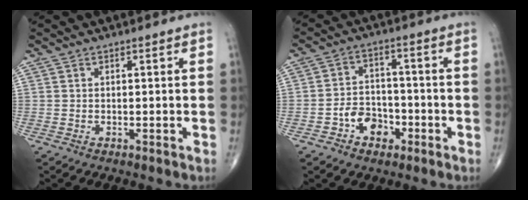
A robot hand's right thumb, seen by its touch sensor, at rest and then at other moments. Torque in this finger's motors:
{"motor_torque": [0.84, 0.73, 0.50, -0.72, 0.24]}